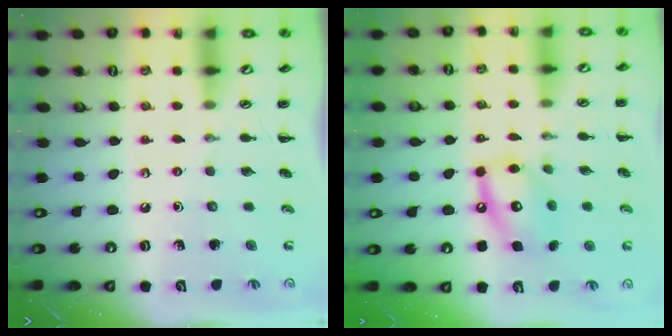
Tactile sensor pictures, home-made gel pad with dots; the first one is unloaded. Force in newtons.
{"total": 13.2, "press": 13.1, "slide": 1.6}